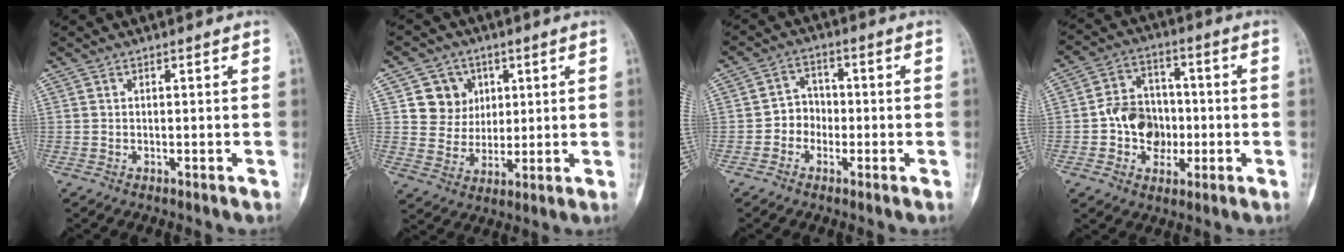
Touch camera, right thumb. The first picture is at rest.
{"total": 8.6, "force": [3.0, 7.8, 1.9], "torque": [0.010, -0.008, 0.053]}
{"total": 4.8, "force": [-1.4, 4.3, 1.8], "torque": [0.001, 0.018, -0.036]}
{"total": 10.6, "force": [-1.6, 8.8, 5.8], "torque": [-0.054, 0.027, -0.031]}